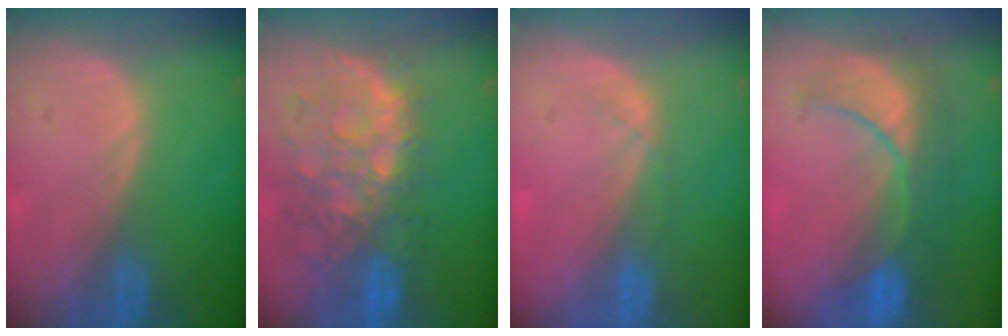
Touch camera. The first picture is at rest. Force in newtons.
{"total": 11.2, "press": 9.8, "slide": 5.5}
{"total": 1.7, "press": 1.5, "slide": 0.8}
{"total": 8.5, "press": 8.4, "slide": 1.3}